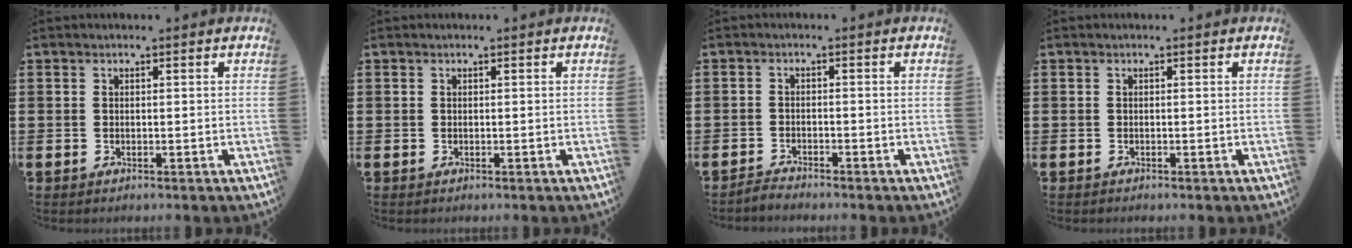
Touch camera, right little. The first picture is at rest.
{"total": 0.0}
{"total": 1.2, "force": [-1.2, 0.0, 0.0], "torque": [-0.004, -0.001, -0.024]}
{"total": 0.0}